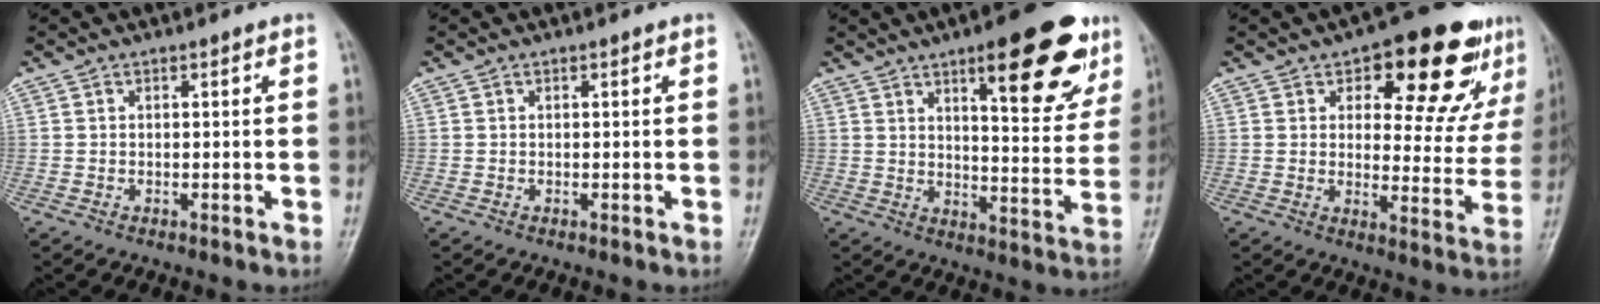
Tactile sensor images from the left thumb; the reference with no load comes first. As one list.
[{"total": 0.0}, {"total": 18.5, "force": [10.3, 5.9, 14.2], "torque": [-0.144, -0.043, 0.140]}, {"total": 18.0, "force": [10.4, 8.4, 12.0], "torque": [-0.094, -0.031, 0.135]}]